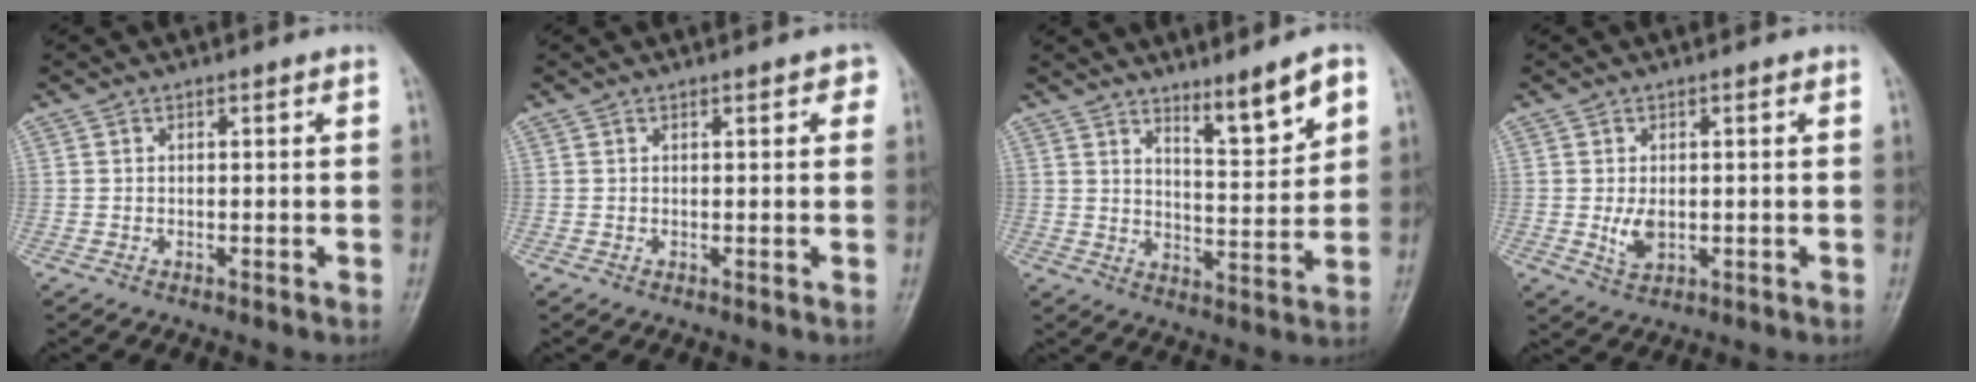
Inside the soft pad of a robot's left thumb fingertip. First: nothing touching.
{"total": 2.1, "force": [1.0, 1.0, 1.6], "torque": [-0.011, 0.001, 0.009]}
{"total": 8.9, "force": [5.6, 1.7, 6.7], "torque": [-0.093, -0.046, 0.092]}
{"total": 3.7, "force": [-0.1, 2.4, 2.8], "torque": [-0.046, -0.009, 0.003]}